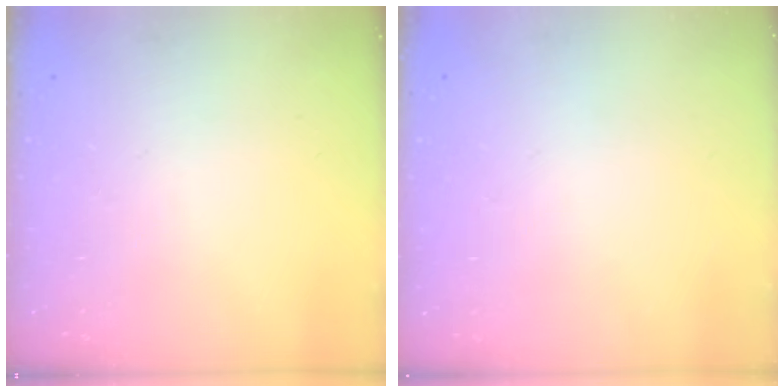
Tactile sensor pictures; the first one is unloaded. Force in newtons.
{"total": 1.7, "press": 1.7, "slide": 0.2}